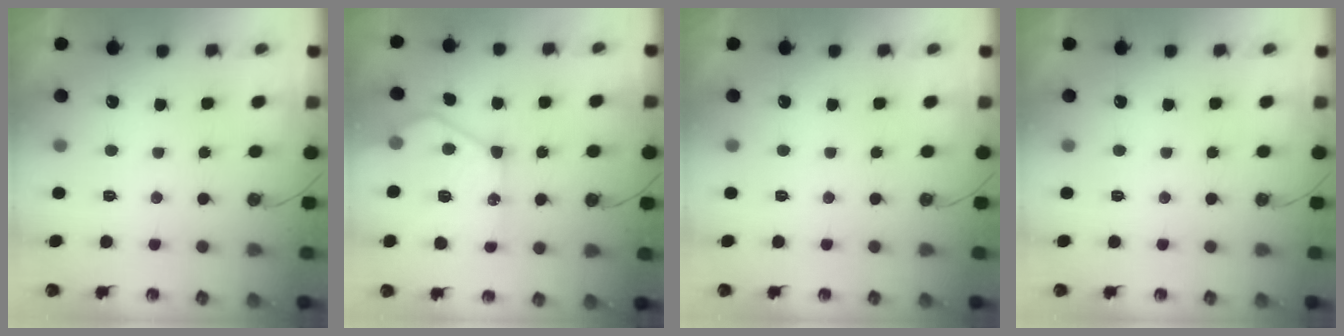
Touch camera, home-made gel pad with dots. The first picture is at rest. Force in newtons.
{"total": 17.5, "press": 17.5, "slide": 1.2}
{"total": 0.0}
{"total": 0.0}